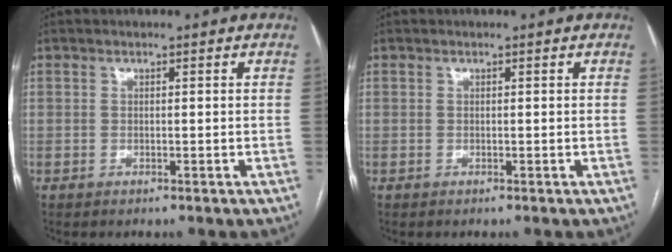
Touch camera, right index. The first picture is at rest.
{"total": 0.0}